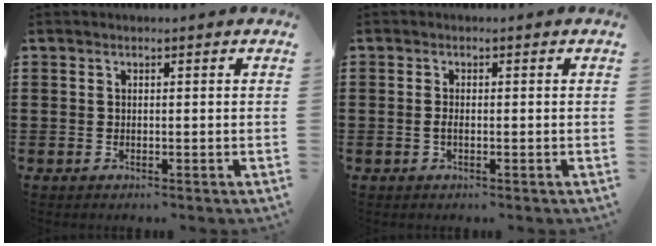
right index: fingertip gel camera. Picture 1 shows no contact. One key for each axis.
{"total": 1.2, "fx": -0.3, "fy": 0.3, "fz": 1.1, "tx": -0.021, "ty": -0.002, "tz": -0.006}